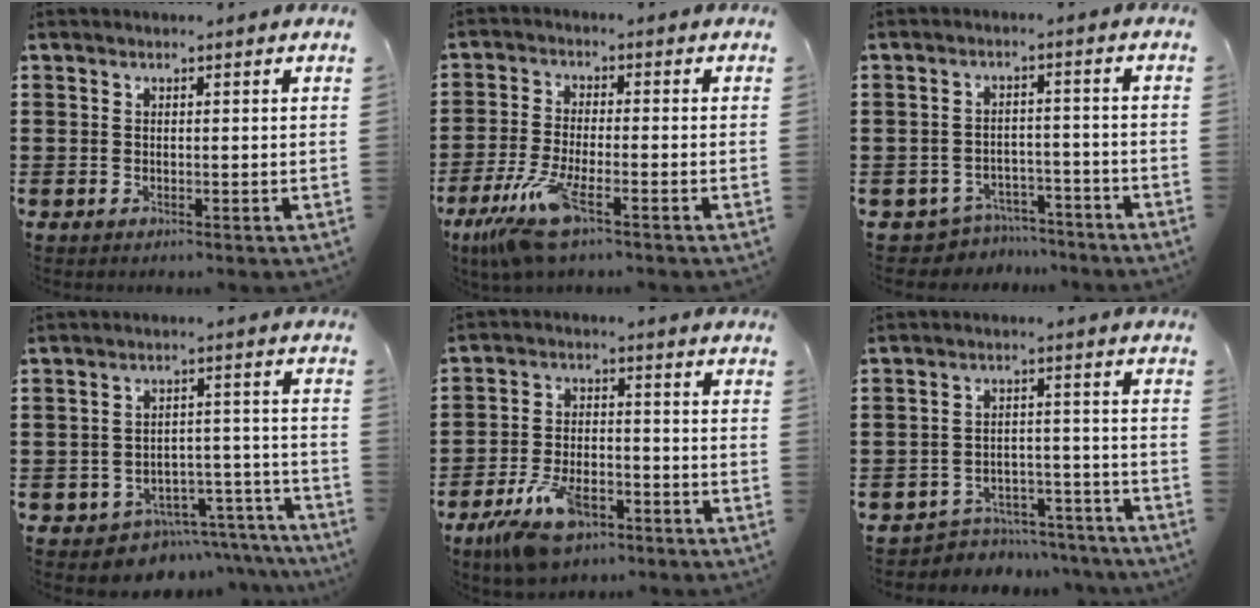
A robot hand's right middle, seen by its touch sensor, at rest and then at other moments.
{"total": 7.1, "force": [-4.5, 1.0, 5.4], "torque": [-0.126, -0.021, -0.085]}
{"total": 4.3, "force": [-4.2, 1.0, -0.1], "torque": [-0.014, 0.004, -0.092]}
{"total": 5.1, "force": [-4.8, 1.7, 0.5], "torque": [-0.015, 0.020, -0.097]}
{"total": 8.8, "force": [-6.2, 3.4, 5.2], "torque": [-0.109, 0.003, -0.116]}
{"total": 5.1, "force": [-4.9, 1.0, 0.0], "torque": [-0.003, 0.016, -0.104]}